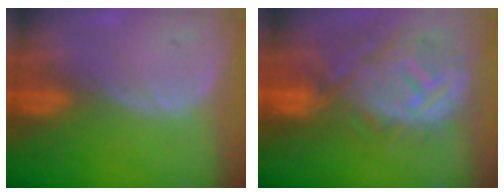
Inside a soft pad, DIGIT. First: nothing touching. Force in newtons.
{"total": 12.6, "press": 11.1, "slide": 5.9}